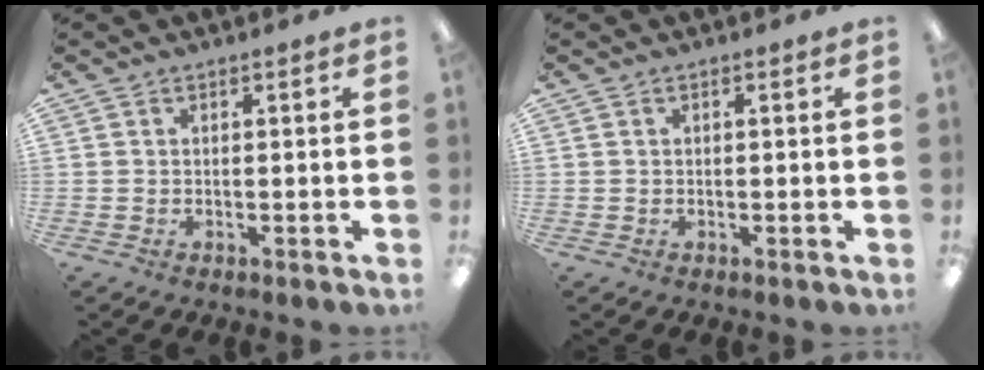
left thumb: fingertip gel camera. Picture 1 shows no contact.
{"total": 0.0}